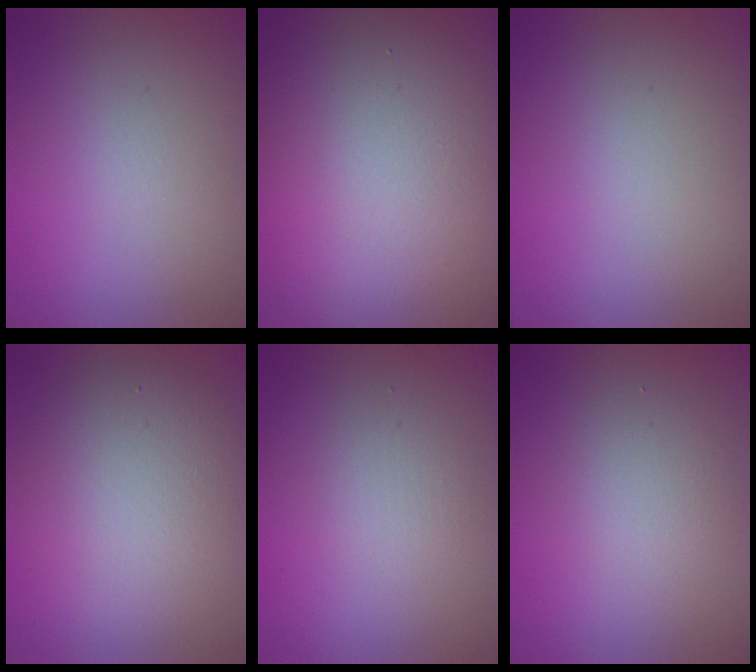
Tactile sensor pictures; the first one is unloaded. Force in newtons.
{"total": 19.8, "press": 19.7, "slide": 1.2}
{"total": 0.0}
{"total": 6.8, "press": 6.7, "slide": 0.6}
{"total": 1.8, "press": 1.8, "slide": 0.1}
{"total": 2.6, "press": 2.6, "slide": 0.1}